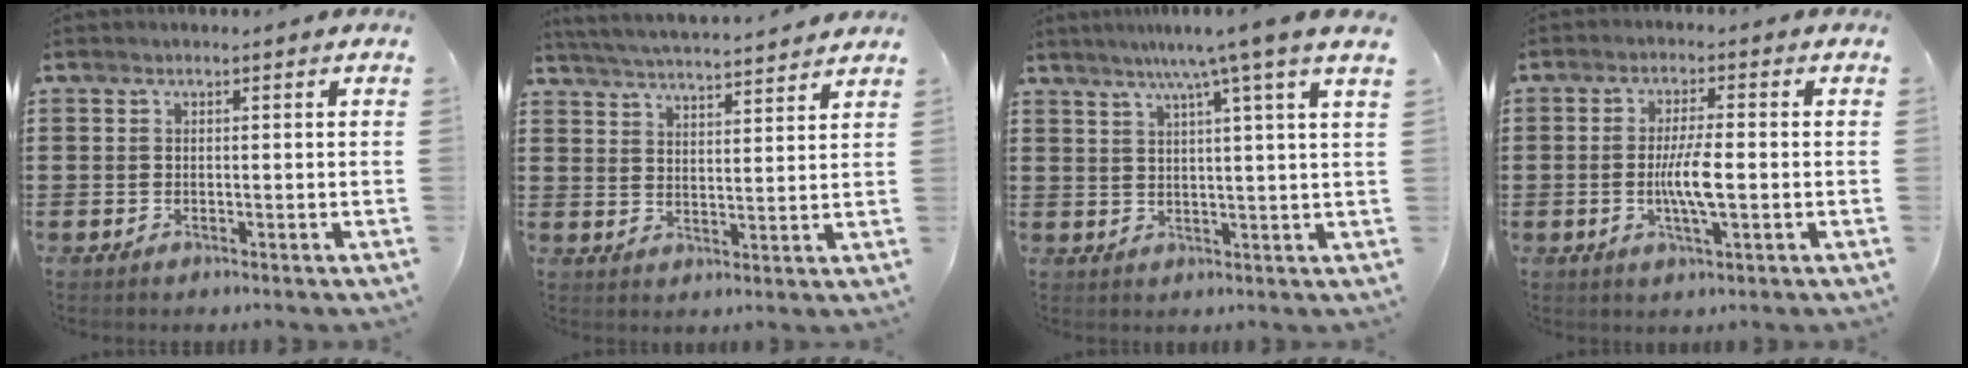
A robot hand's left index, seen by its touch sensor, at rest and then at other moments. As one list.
[{"total": 4.5, "force": [4.4, -0.5, 0.6], "torque": [-0.033, -0.029, 0.075]}, {"total": 7.4, "force": [4.8, -1.6, 5.4], "torque": [-0.110, -0.016, 0.074]}, {"total": 5.8, "force": [-0.8, 1.0, 5.6], "torque": [-0.112, -0.002, -0.021]}]